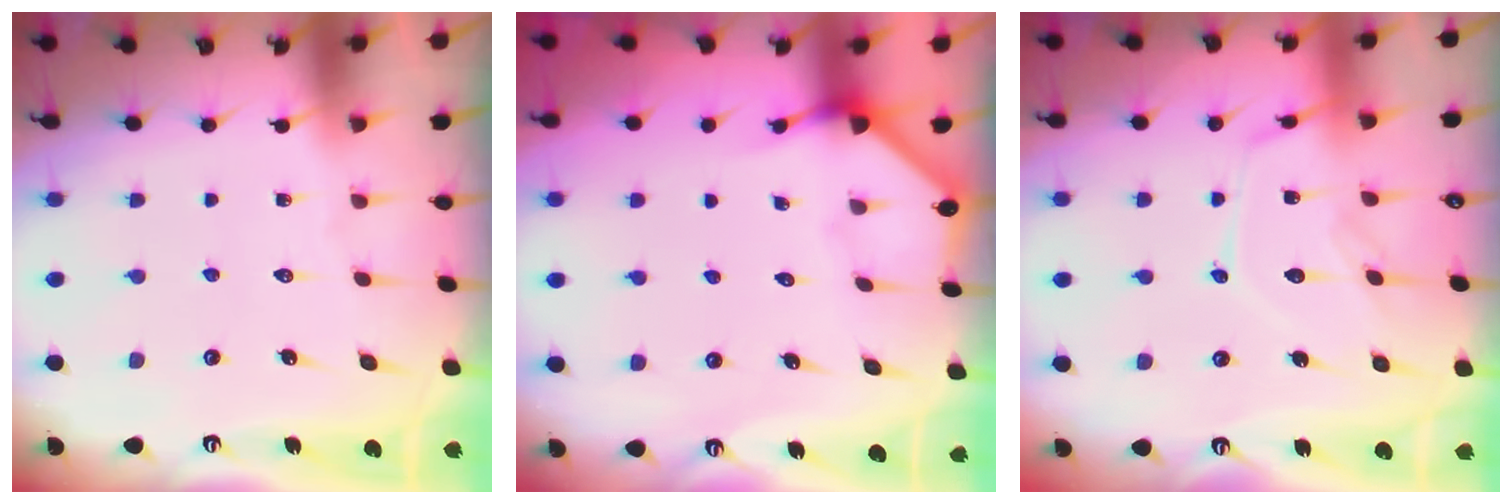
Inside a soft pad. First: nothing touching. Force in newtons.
{"total": 2.5, "press": 2.5, "slide": 0.2}
{"total": 12.7, "press": 12.7, "slide": 0.6}